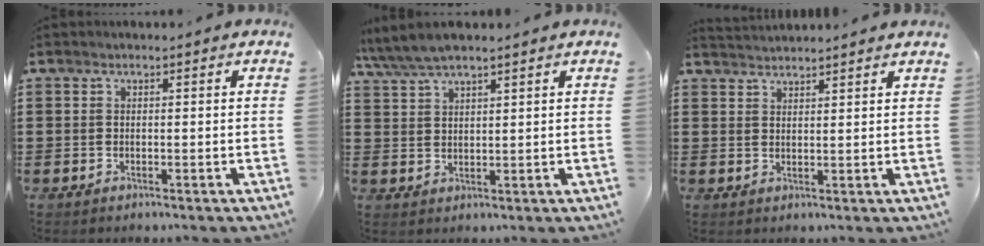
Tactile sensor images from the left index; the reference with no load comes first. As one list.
[{"total": 4.2, "force": [3.5, 0.8, 2.1], "torque": [-0.051, -0.004, 0.064]}, {"total": 2.2, "force": [2.2, -0.2, -0.1], "torque": [-0.003, -0.002, 0.043]}]